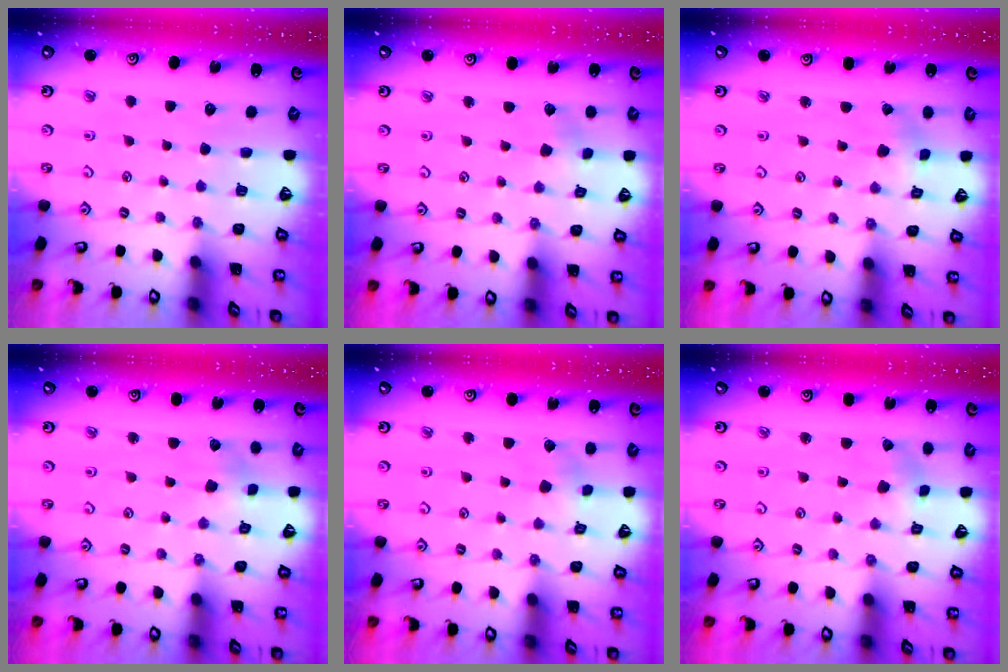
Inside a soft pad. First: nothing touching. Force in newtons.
{"total": 2.7, "press": 2.6, "slide": 0.5}
{"total": 0.8, "press": 0.7, "slide": 0.3}
{"total": 2.3, "press": 2.3, "slide": 0.5}
{"total": 3.9, "press": 3.9, "slide": 0.5}
{"total": 1.1, "press": 1.1, "slide": 0.2}